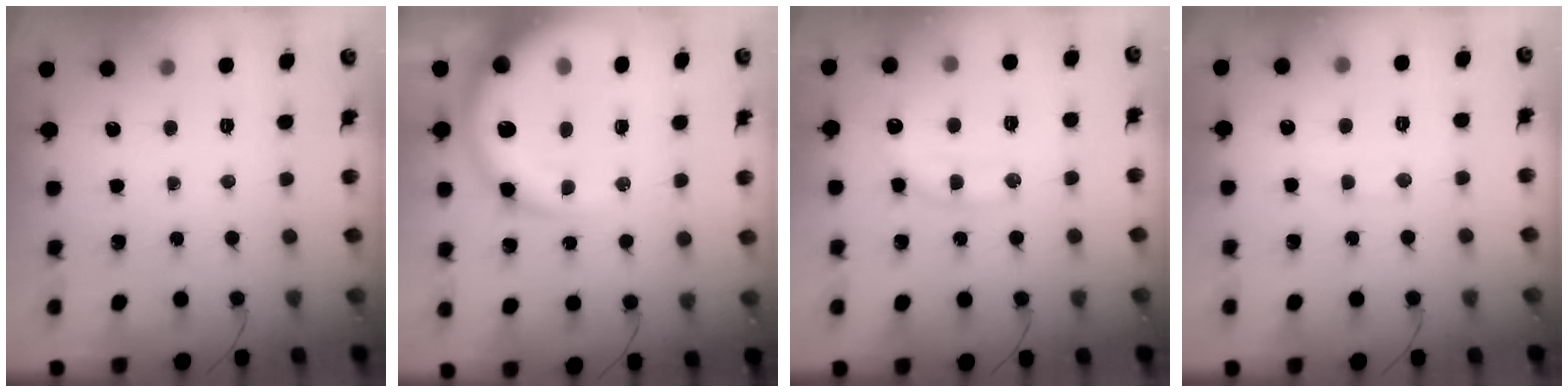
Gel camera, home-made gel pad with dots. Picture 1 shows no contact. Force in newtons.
{"total": 16.0, "press": 15.5, "slide": 3.8}
{"total": 12.8, "press": 12.8, "slide": 0.3}
{"total": 6.1, "press": 5.9, "slide": 1.5}